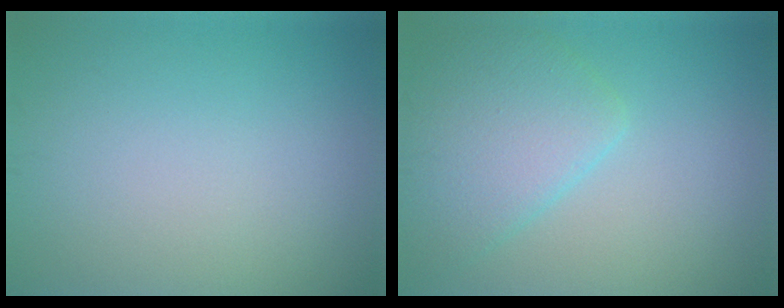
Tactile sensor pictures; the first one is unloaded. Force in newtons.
{"total": 5.2, "press": 5.2, "slide": 0.2}